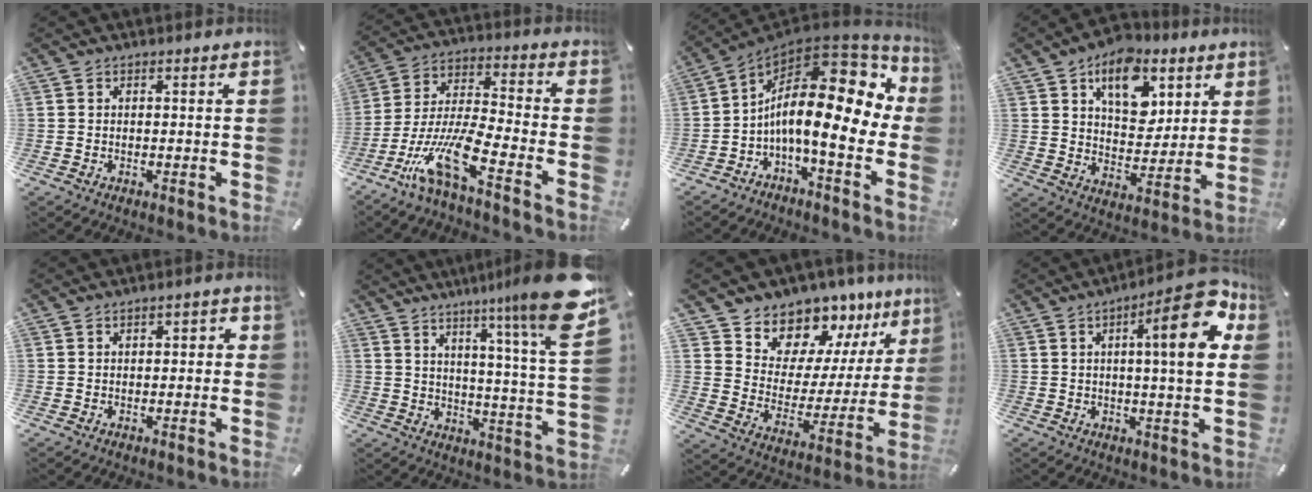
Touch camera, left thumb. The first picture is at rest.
{"total": 15.3, "force": [-8.6, 3.4, 12.2], "torque": [-0.239, 0.018, -0.148]}
{"total": 19.4, "force": [2.1, 8.0, 17.5], "torque": [-0.305, -0.052, 0.030]}
{"total": 13.8, "force": [7.4, 9.0, 7.4], "torque": [-0.107, -0.035, 0.133]}
{"total": 2.0, "force": [-0.6, 1.1, 1.5], "torque": [-0.027, 0.008, -0.013]}
{"total": 17.7, "force": [10.6, 0.9, 14.2], "torque": [-0.212, -0.085, 0.155]}
{"total": 11.8, "force": [10.5, 5.3, -0.8], "torque": [0.001, -0.131, 0.189]}
{"total": 16.2, "force": [4.8, 3.4, 15.1], "torque": [-0.199, -0.022, 0.059]}